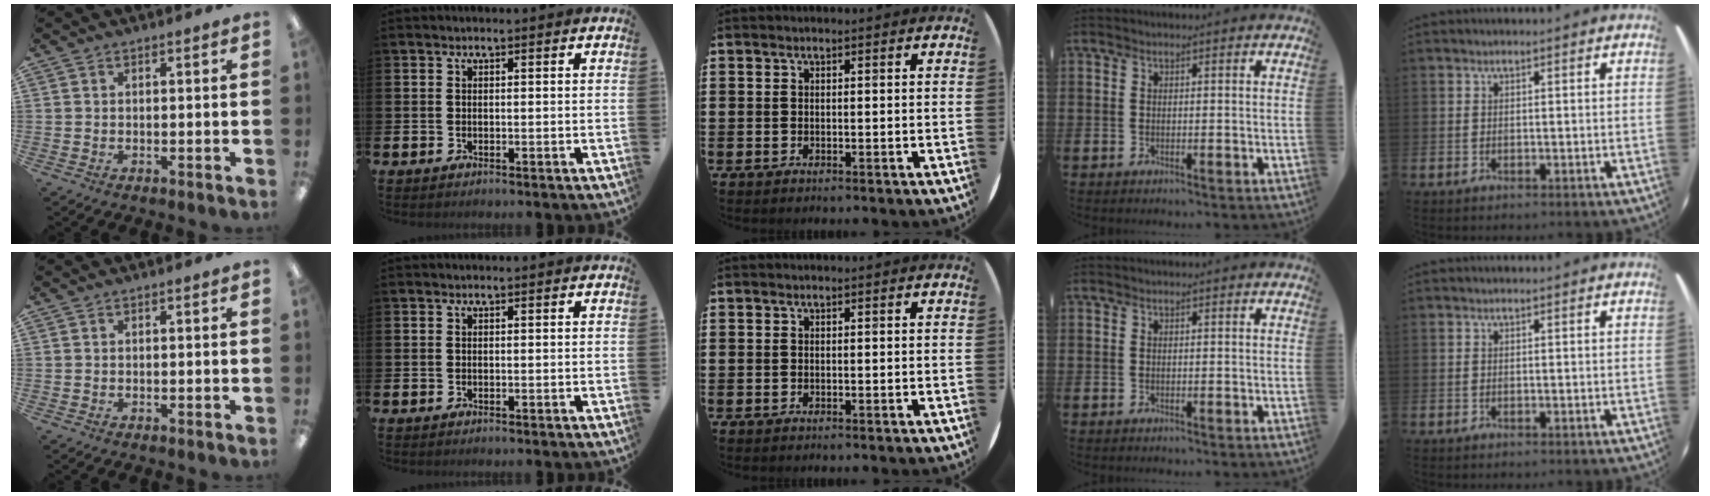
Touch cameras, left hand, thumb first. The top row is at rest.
{}